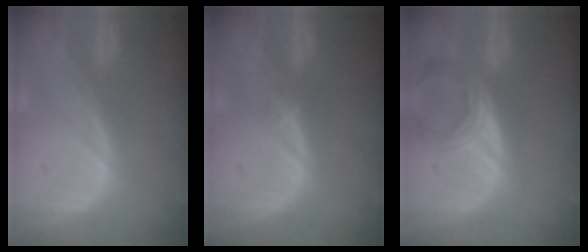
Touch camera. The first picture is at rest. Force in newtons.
{"total": 1.0, "press": 0.9, "slide": 0.4}
{"total": 6.0, "press": 5.6, "slide": 2.3}